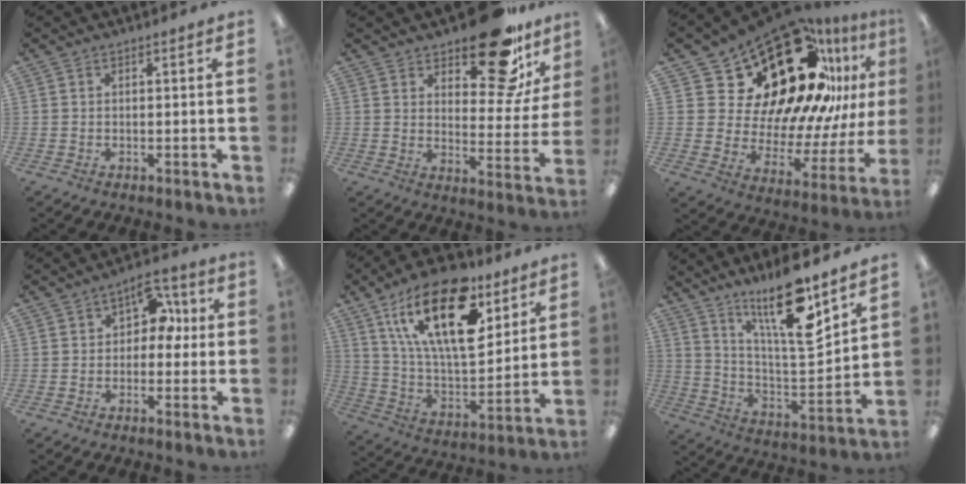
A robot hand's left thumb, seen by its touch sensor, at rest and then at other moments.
{"total": 18.7, "force": [13.4, 7.2, 10.9], "torque": [-0.145, -0.087, 0.221]}
{"total": 31.2, "force": [15.8, 16.9, 20.9], "torque": [-0.343, -0.119, 0.302]}
{"total": 7.6, "force": [2.6, 5.3, 4.8], "torque": [-0.059, -0.003, 0.042]}
{"total": 24.5, "force": [13.8, 10.6, 17.3], "torque": [-0.313, -0.067, 0.229]}
{"total": 17.6, "force": [12.9, 4.1, 11.3], "torque": [-0.195, -0.078, 0.212]}